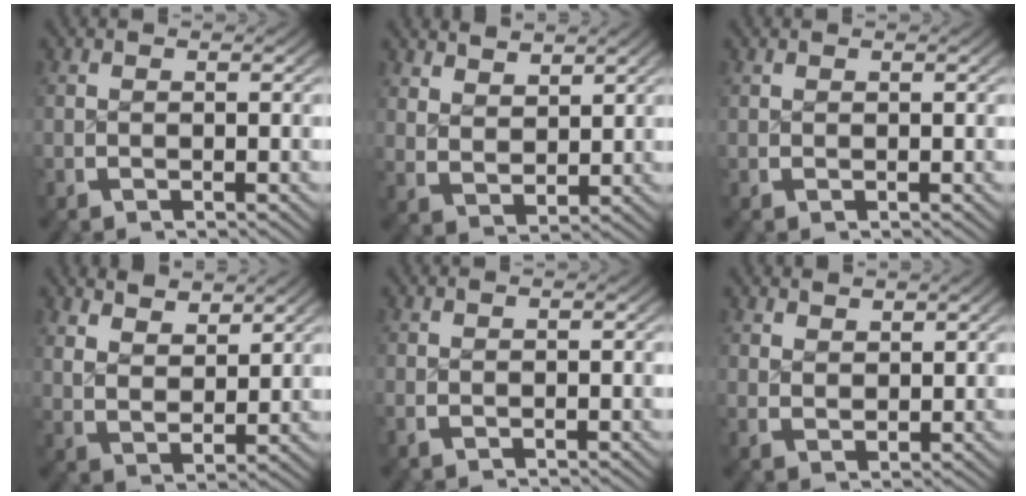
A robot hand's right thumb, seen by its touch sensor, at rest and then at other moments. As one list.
[{"total": 3.2, "force": [2.3, 1.6, 1.5], "torque": [-0.025, -0.010, 0.054]}, {"total": 0.0}, {"total": 4.5, "force": [2.7, 2.4, 2.7], "torque": [-0.047, -0.014, 0.063]}, {"total": 0.5, "force": [-0.1, 0.3, 0.4], "torque": [-0.011, -0.004, -0.002]}, {"total": 2.0, "force": [1.7, 0.9, 0.7], "torque": [-0.003, -0.004, 0.039]}]